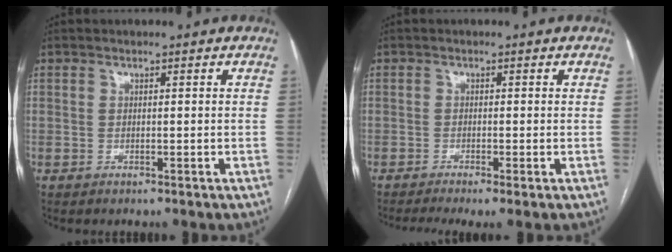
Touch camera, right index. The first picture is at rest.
{"total": 4.3, "force": [-2.8, 0.3, 3.2], "torque": [-0.051, -0.010, -0.046]}